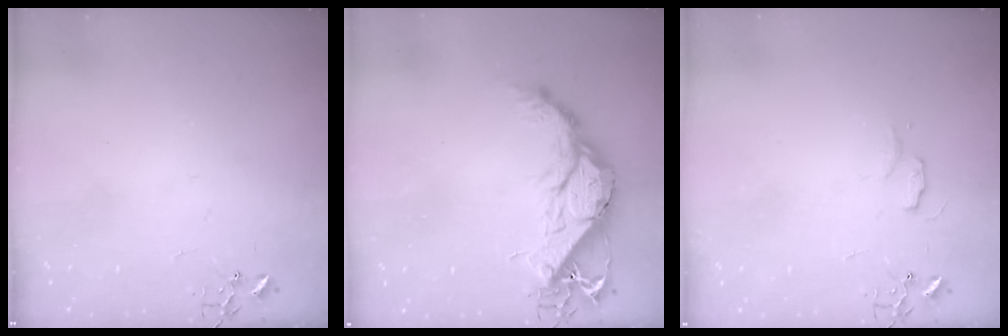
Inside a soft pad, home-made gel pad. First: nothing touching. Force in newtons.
{"total": 17.2, "press": 17.1, "slide": 1.3}
{"total": 4.9, "press": 4.9, "slide": 0.6}